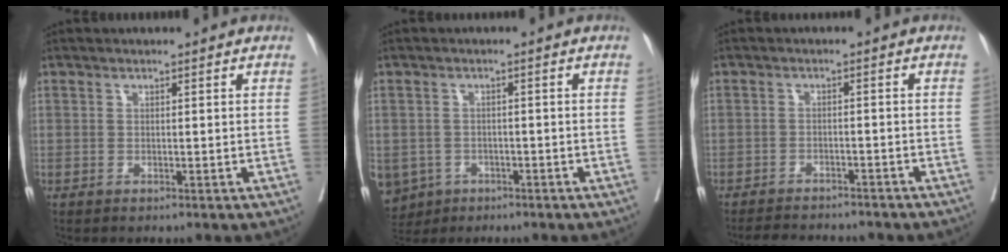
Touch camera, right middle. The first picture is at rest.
{"total": 8.4, "force": [-4.2, 6.9, 2.3], "torque": [-0.075, -0.003, -0.061]}
{"total": 9.9, "force": [-9.0, 1.9, 3.6], "torque": [-0.057, -0.007, -0.115]}